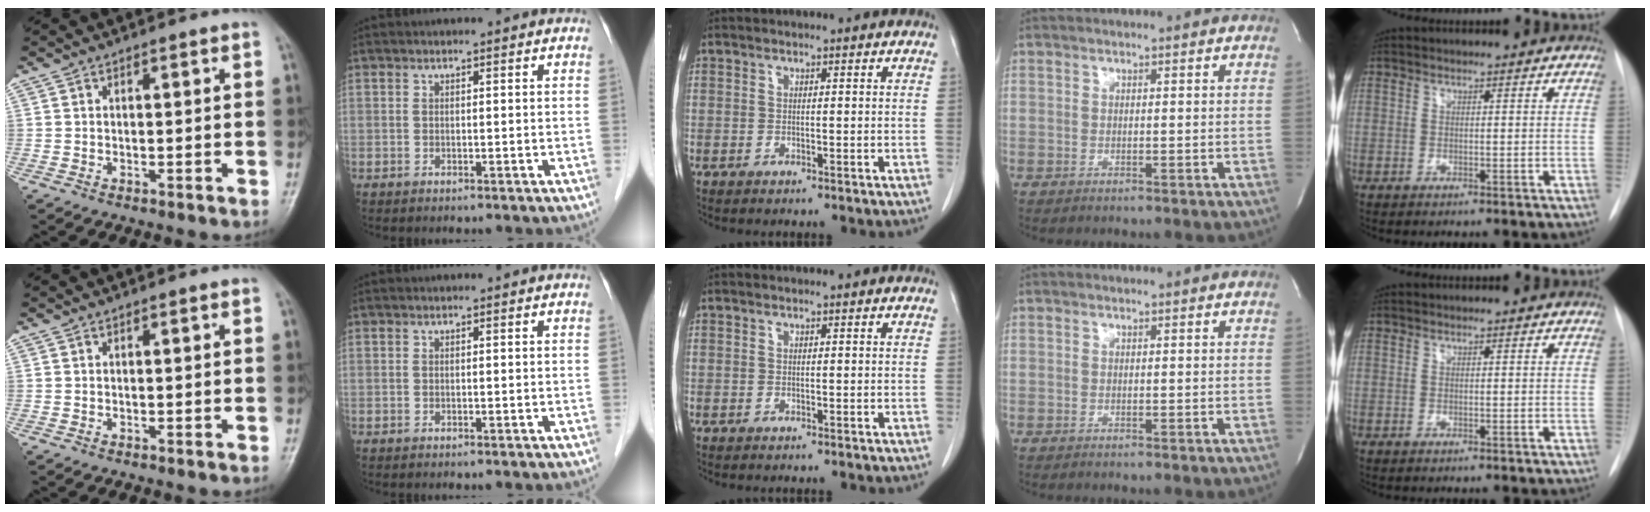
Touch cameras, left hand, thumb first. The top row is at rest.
{}